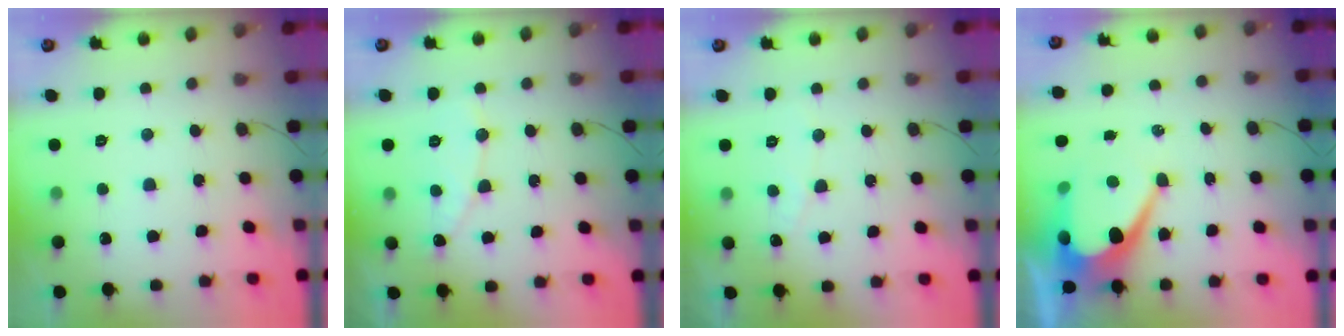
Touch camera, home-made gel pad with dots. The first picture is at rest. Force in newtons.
{"total": 6.5, "press": 6.5, "slide": 0.5}
{"total": 2.5, "press": 2.5, "slide": 0.1}
{"total": 11.7, "press": 11.7, "slide": 0.8}